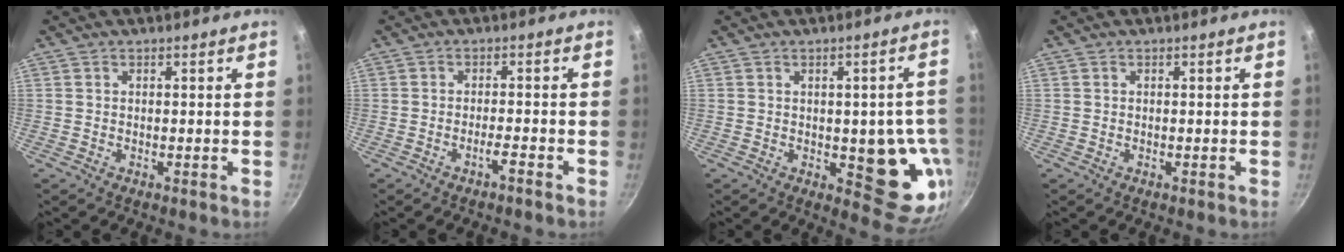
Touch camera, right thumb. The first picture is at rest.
{"total": 2.1, "force": [-1.6, 0.0, 1.4], "torque": [-0.031, 0.015, -0.025]}
{"total": 14.3, "force": [-2.4, 6.7, 12.4], "torque": [-0.085, -0.003, -0.025]}
{"total": 0.0}